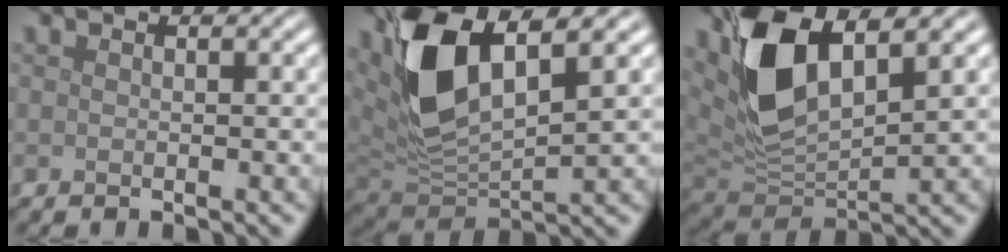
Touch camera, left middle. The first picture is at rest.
{"total": 9.0, "force": [3.5, 4.0, 7.2], "torque": [-0.155, -0.002, 0.063]}
{"total": 8.1, "force": [3.4, 3.7, 6.4], "torque": [-0.137, -0.004, 0.061]}